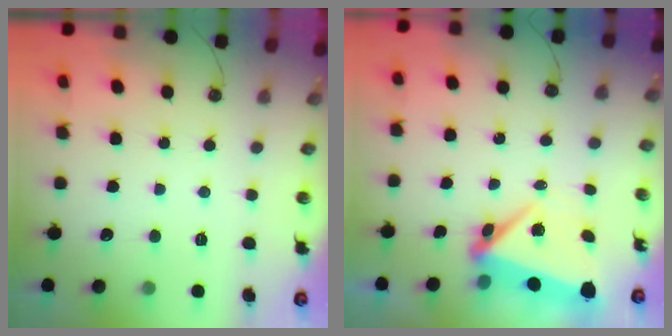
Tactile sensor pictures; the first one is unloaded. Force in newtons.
{"total": 5.8, "press": 5.4, "slide": 2.1}